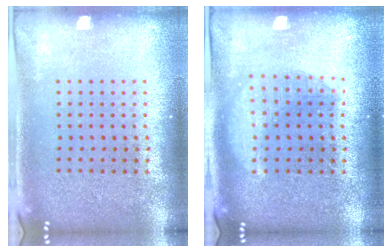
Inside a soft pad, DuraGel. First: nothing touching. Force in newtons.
{"total": 1.4, "press": 1.4, "slide": 0.1}